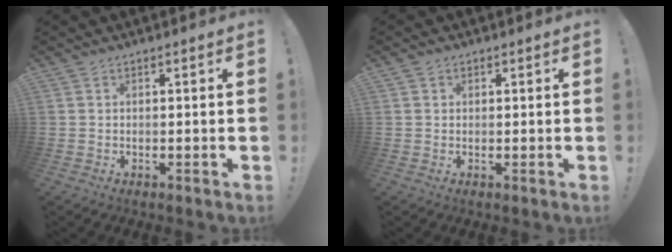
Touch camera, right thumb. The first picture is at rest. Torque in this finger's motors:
{"motor_torque": [0.16, -0.30, -0.12, -0.16, -0.09]}